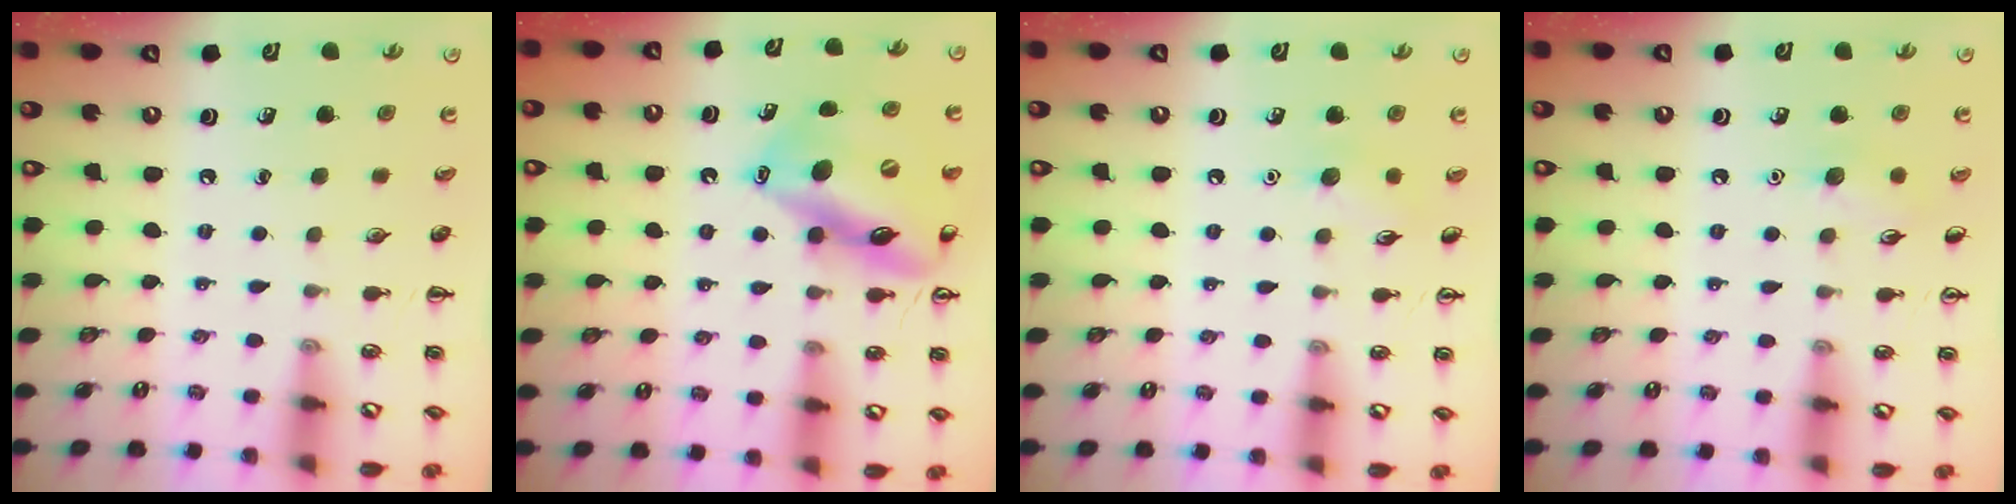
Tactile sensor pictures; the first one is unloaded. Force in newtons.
{"total": 17.2, "press": 17.1, "slide": 1.7}
{"total": 6.3, "press": 6.1, "slide": 1.6}
{"total": 7.1, "press": 6.9, "slide": 1.6}